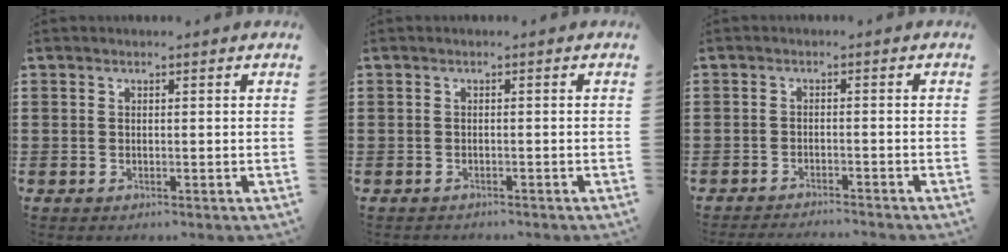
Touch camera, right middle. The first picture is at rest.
{"total": 0.5, "force": [-0.5, 0.1, -0.1], "torque": [0.001, 0.002, -0.012]}
{"total": 2.0, "force": [-2.0, 0.0, 0.1], "torque": [-0.005, 0.003, -0.041]}